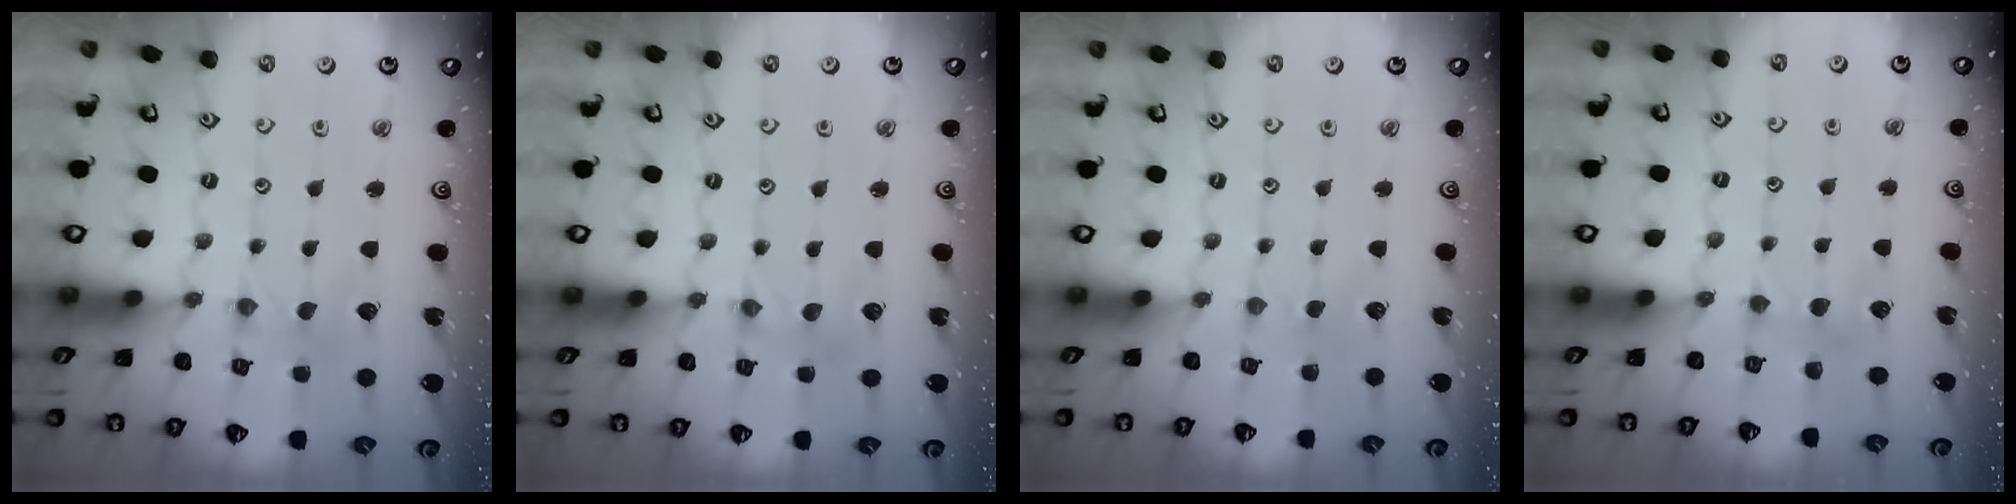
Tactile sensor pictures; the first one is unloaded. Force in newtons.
{"total": 1.4, "press": 1.4, "slide": 0.2}
{"total": 0.9, "press": 0.9, "slide": 0.2}
{"total": 4.2, "press": 4.1, "slide": 0.6}